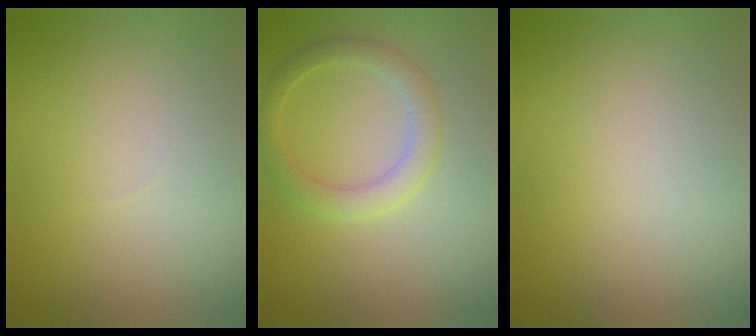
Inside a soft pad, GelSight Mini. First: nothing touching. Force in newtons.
{"total": 2.7, "press": 2.7, "slide": 0.1}
{"total": 0.0}